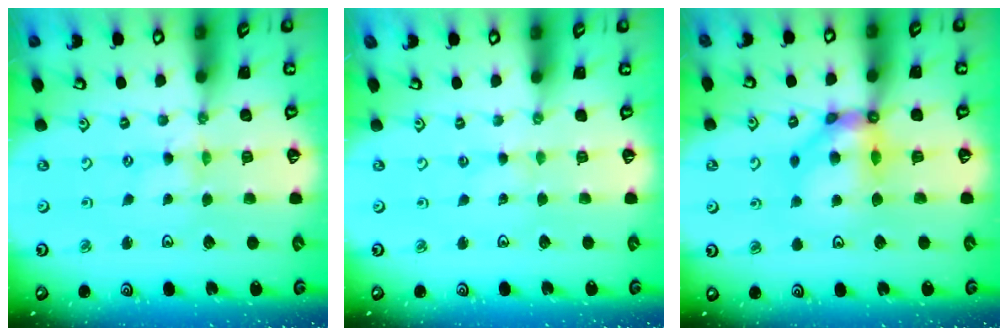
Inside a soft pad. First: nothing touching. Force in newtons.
{"total": 0.0}
{"total": 10.5, "press": 10.5, "slide": 0.9}